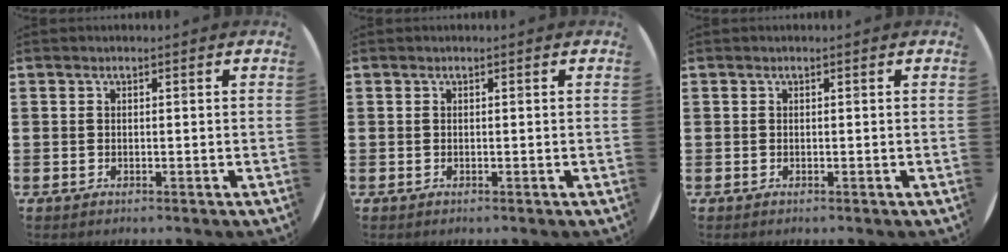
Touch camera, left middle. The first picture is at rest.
{"total": 0.0}
{"total": 0.0}